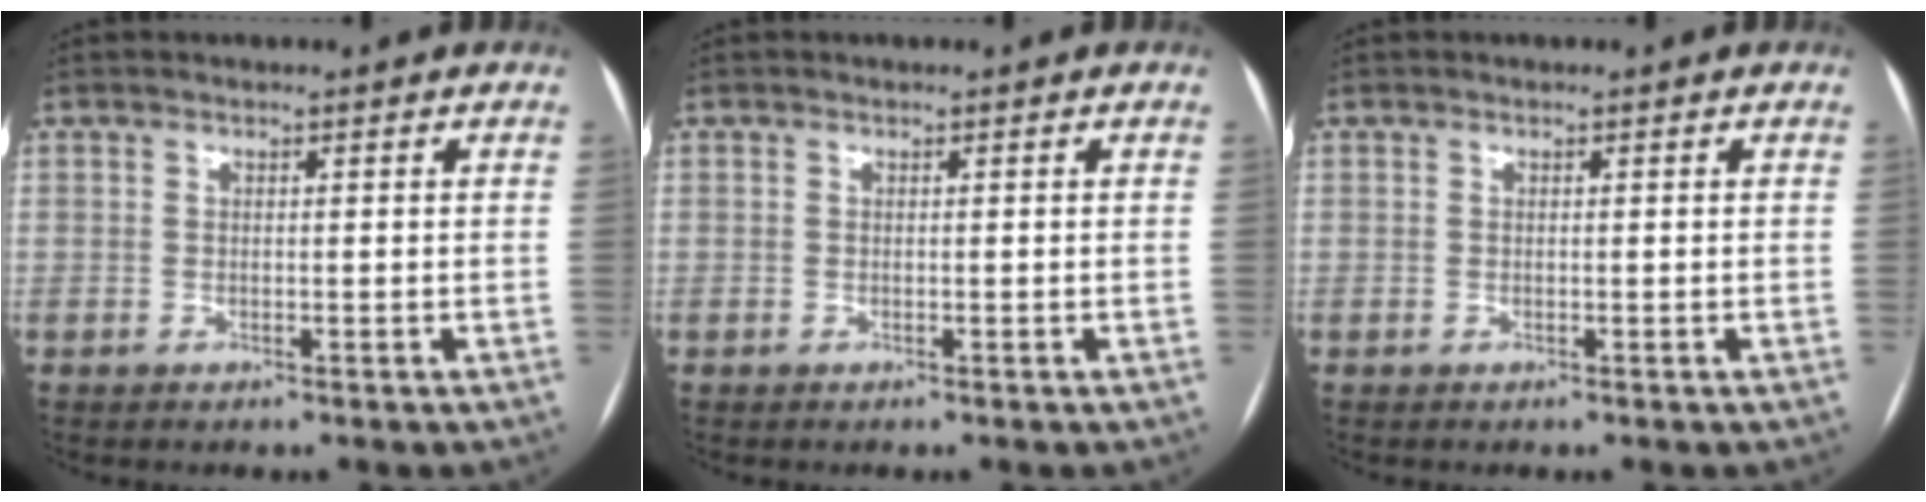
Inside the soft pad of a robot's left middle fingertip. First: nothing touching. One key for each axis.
{"total": 0.0}
{"total": 0.0}